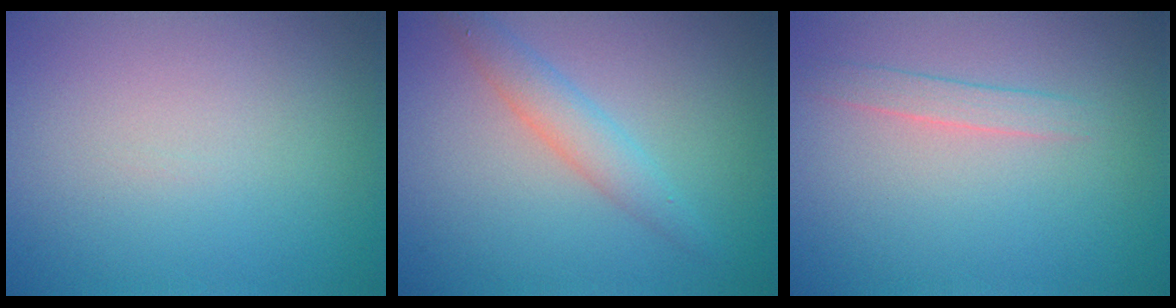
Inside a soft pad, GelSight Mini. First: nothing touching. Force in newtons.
{"total": 2.4, "press": 2.4, "slide": 0.1}
{"total": 1.3, "press": 1.3, "slide": 0.1}